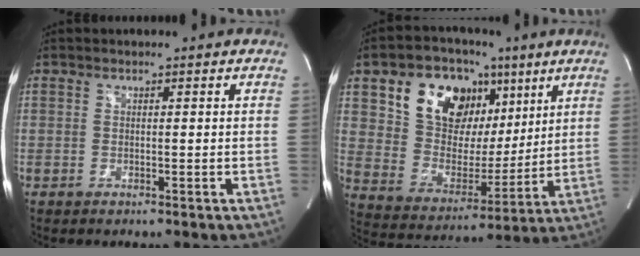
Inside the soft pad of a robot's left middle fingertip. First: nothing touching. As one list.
[{"total": 16.0, "force": [8.0, 10.6, 8.9], "torque": [-0.156, 0.030, 0.150]}]